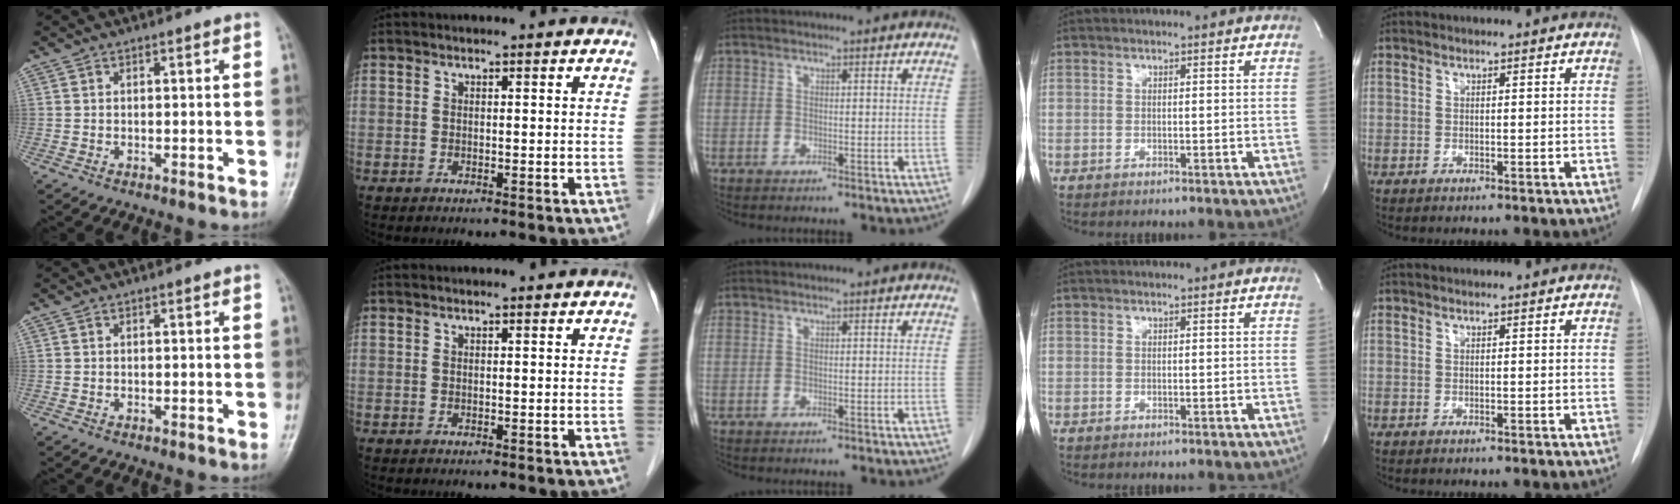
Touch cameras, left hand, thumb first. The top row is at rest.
{}